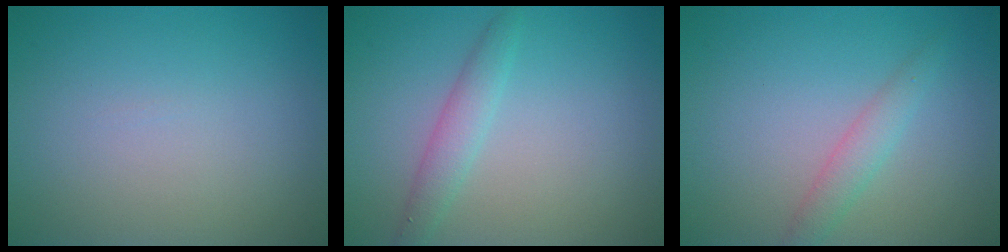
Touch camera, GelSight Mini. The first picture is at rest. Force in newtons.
{"total": 2.0, "press": 2.0, "slide": 0.0}
{"total": 1.9, "press": 1.9, "slide": 0.0}